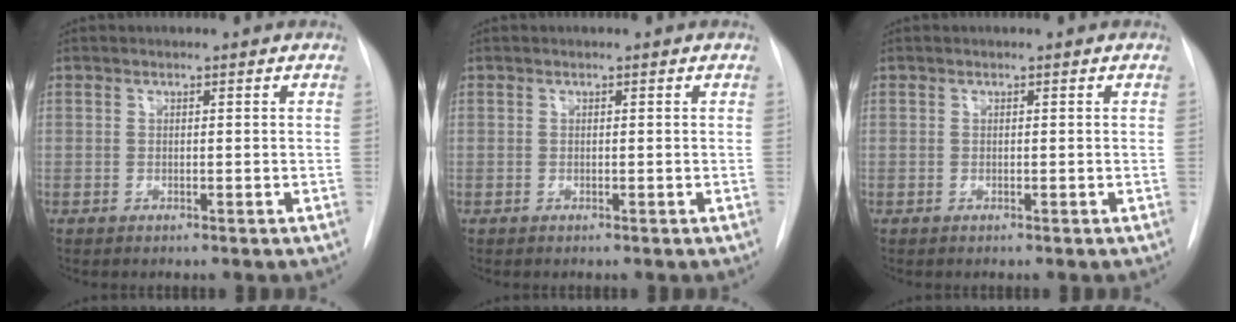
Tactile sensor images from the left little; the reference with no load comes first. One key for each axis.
{"total": 0.0}
{"total": 0.0}